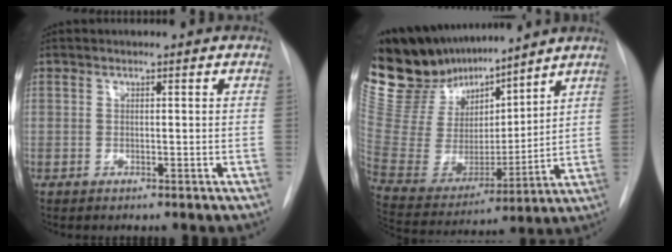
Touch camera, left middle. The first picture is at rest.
{"total": 18.9, "force": [16.9, 4.9, 7.0], "torque": [-0.134, -0.001, 0.323]}